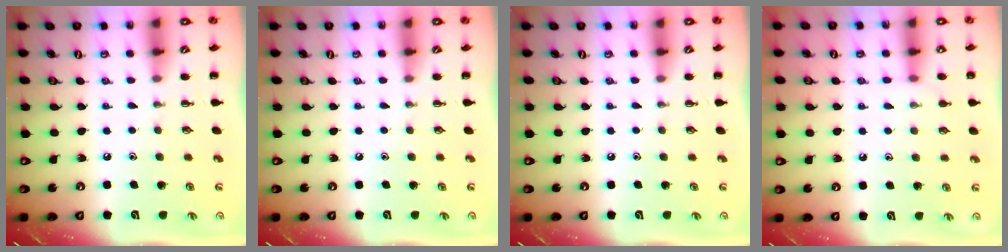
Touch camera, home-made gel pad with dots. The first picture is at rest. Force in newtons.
{"total": 0.0}
{"total": 0.0}
{"total": 5.7, "press": 5.5, "slide": 1.5}